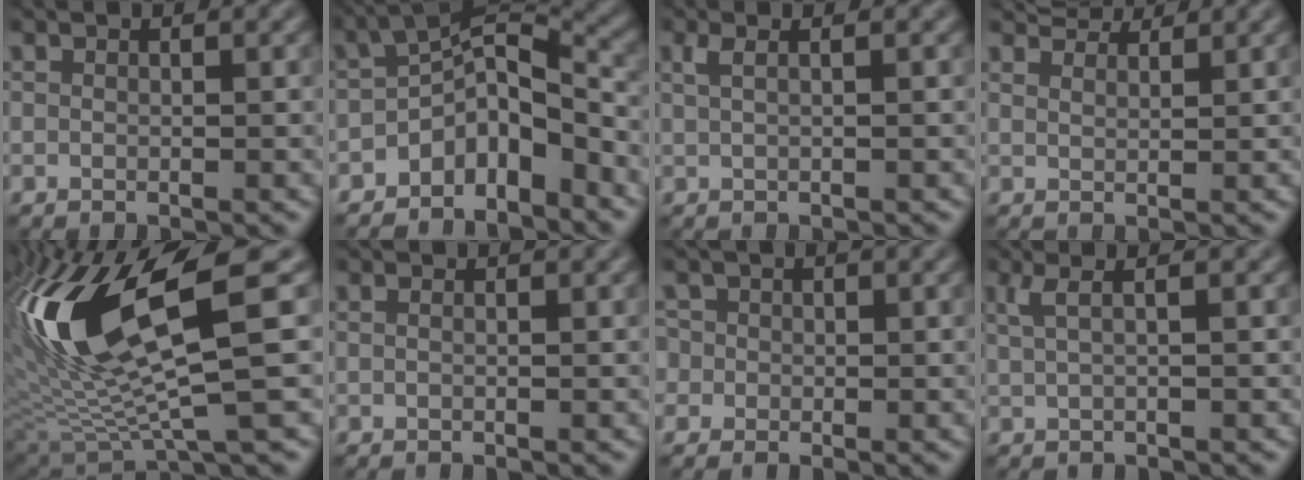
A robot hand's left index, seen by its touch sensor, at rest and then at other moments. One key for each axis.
{"total": 6.0, "fx": -3.6, "fy": 2.9, "fz": 3.9, "tx": -0.044, "ty": 0.009, "tz": -0.072}
{"total": 1.7, "fx": 0.5, "fy": 0.7, "fz": 1.5, "tx": -0.025, "ty": 0.002, "tz": 0.003}
{"total": 3.8, "fx": 3.6, "fy": 0.8, "fz": 1.1, "tx": -0.019, "ty": -0.001, "tz": 0.049}
{"total": 13.7, "fx": 3.1, "fy": 3.6, "fz": 12.8, "tx": -0.270, "ty": -0.004, "tz": 0.069}
{"total": 0.6, "fx": -0.1, "fy": 0.3, "fz": 0.5, "tx": -0.009, "ty": -0.004, "tz": -0.005}
{"total": 2.2, "fx": 0.2, "fy": 2.1, "fz": 0.6, "tx": 0.002, "ty": 0.012, "tz": -0.014}
{"total": 2.6, "fx": 1.0, "fy": 0.9, "fz": 2.2, "tx": -0.035, "ty": -0.003, "tz": 0.009}